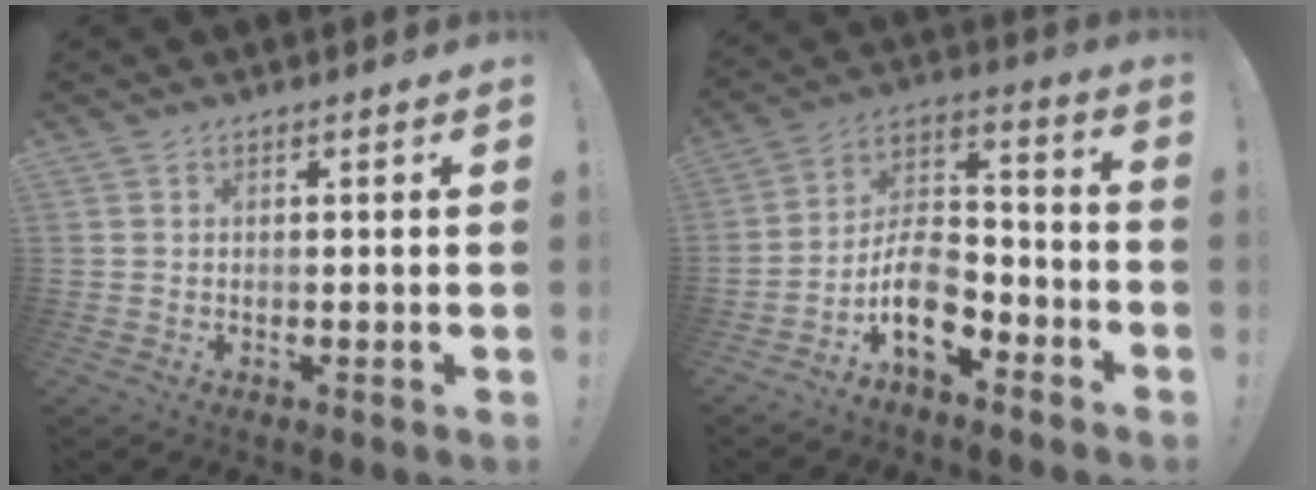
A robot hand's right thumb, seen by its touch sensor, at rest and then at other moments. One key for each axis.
{"total": 14.1, "fx": -7.5, "fy": 8.7, "fz": 8.2, "tx": -0.145, "ty": 0.052, "tz": -0.124}